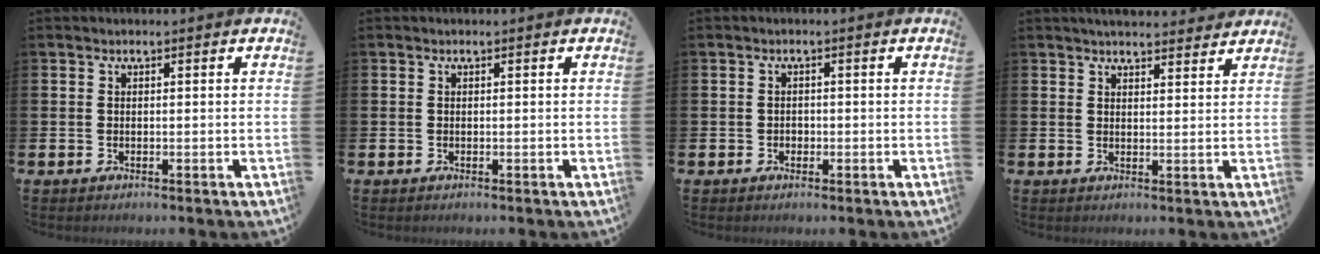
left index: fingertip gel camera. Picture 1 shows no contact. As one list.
[{"total": 0.0}, {"total": 0.9, "force": [-0.3, 0.9, 0.2], "torque": [-0.001, 0.003, -0.008]}, {"total": 3.7, "force": [3.7, 0.5, 0.3], "torque": [-0.001, -0.020, 0.065]}]